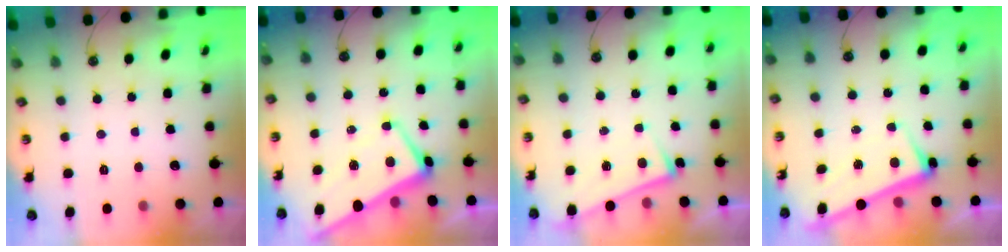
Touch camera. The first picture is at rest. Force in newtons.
{"total": 0.9, "press": 0.1, "slide": 0.8}
{"total": 2.8, "press": 2.8, "slide": 0.5}
{"total": 2.6, "press": 2.5, "slide": 1.0}